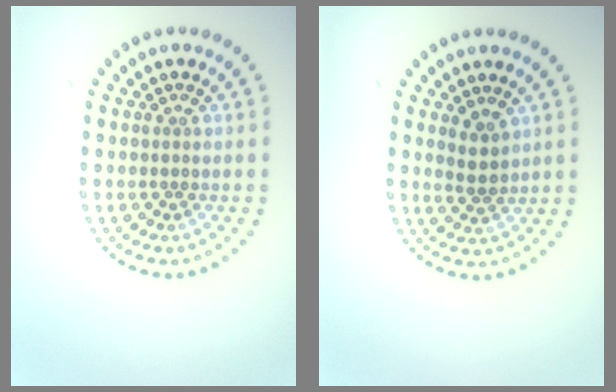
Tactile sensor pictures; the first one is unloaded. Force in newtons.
{"total": 1.7, "press": 1.5, "slide": 0.9}